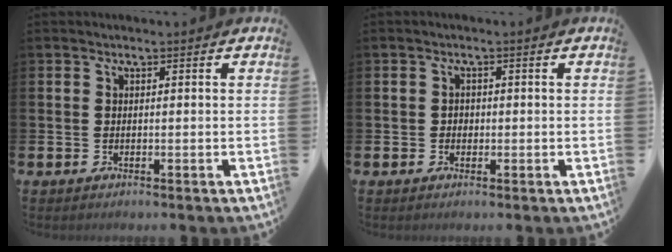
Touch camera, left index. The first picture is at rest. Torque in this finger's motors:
{"motor_torque": [-0.11, 0.17, 0.00, -0.01]}